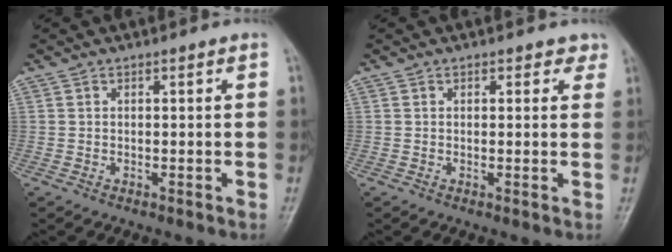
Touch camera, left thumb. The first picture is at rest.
{"total": 2.1, "force": [1.3, 1.5, 0.8], "torque": [0.018, -0.003, 0.008]}